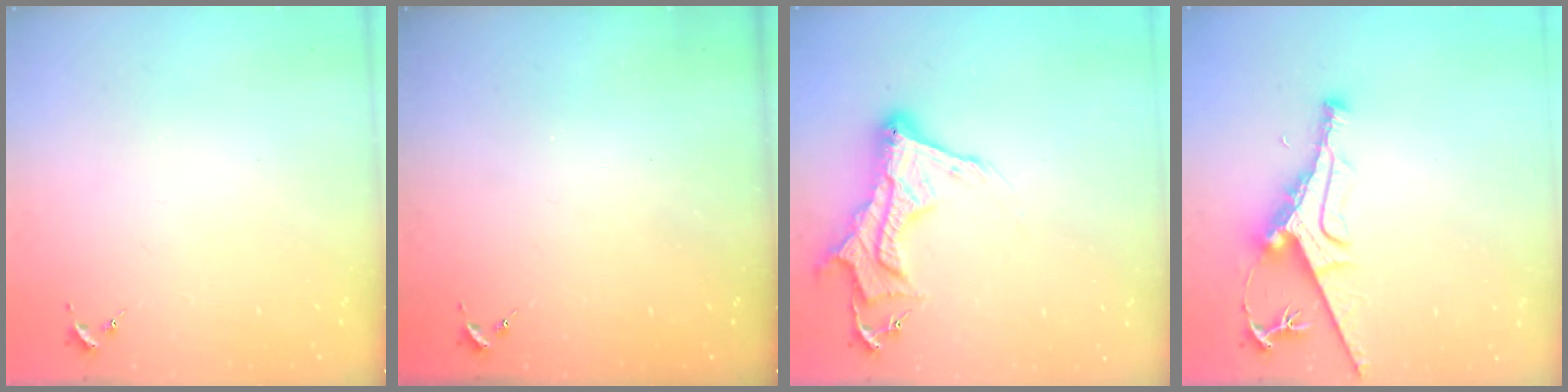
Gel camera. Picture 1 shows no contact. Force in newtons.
{"total": 0.0}
{"total": 15.2, "press": 15.1, "slide": 1.2}
{"total": 9.7, "press": 9.7, "slide": 0.7}